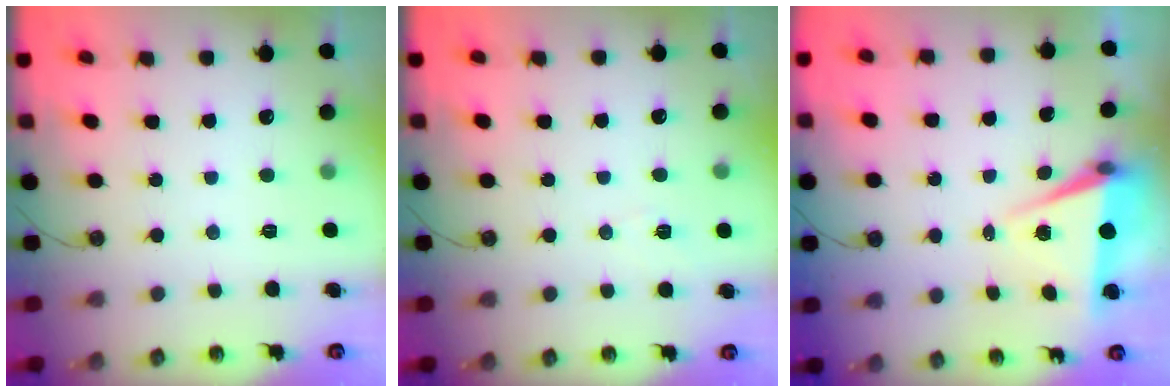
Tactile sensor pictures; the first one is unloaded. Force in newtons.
{"total": 2.7, "press": 2.3, "slide": 1.4}
{"total": 6.9, "press": 5.4, "slide": 4.3}